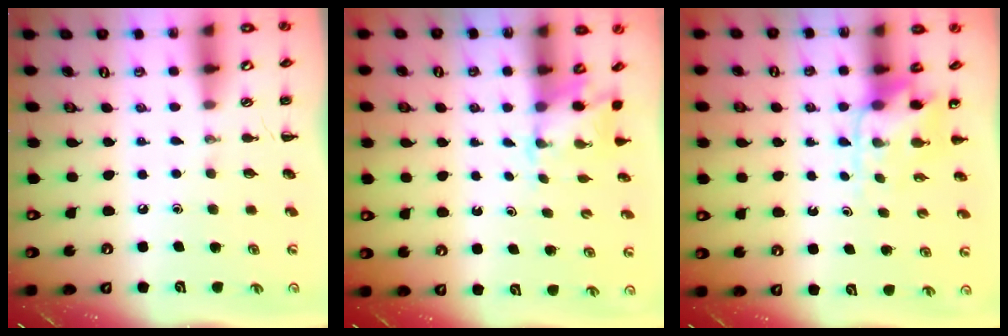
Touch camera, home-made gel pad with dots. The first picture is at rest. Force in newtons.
{"total": 1.7, "press": 1.5, "slide": 0.6}
{"total": 4.8, "press": 4.8, "slide": 0.3}